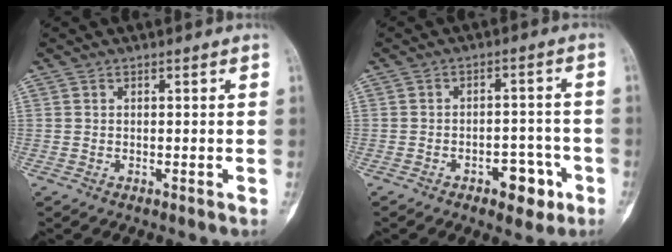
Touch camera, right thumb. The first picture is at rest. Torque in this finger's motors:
{"motor_torque": [0.05, 0.11, 0.38, -0.27, 0.01]}